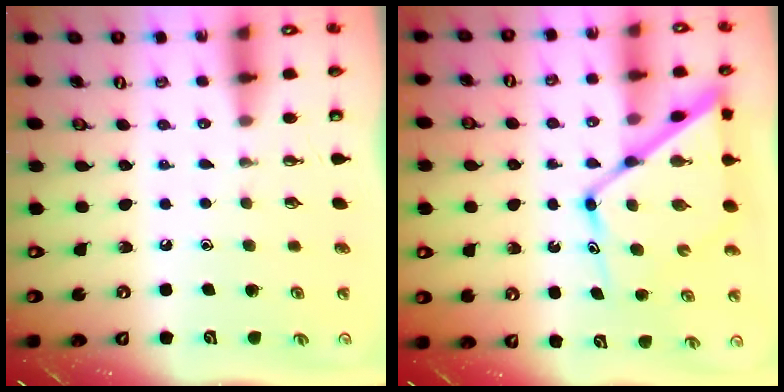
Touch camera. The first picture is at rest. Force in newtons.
{"total": 16.5, "press": 16.4, "slide": 1.4}